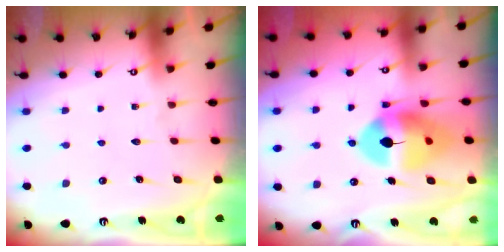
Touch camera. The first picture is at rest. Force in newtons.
{"total": 14.4, "press": 14.3, "slide": 2.2}